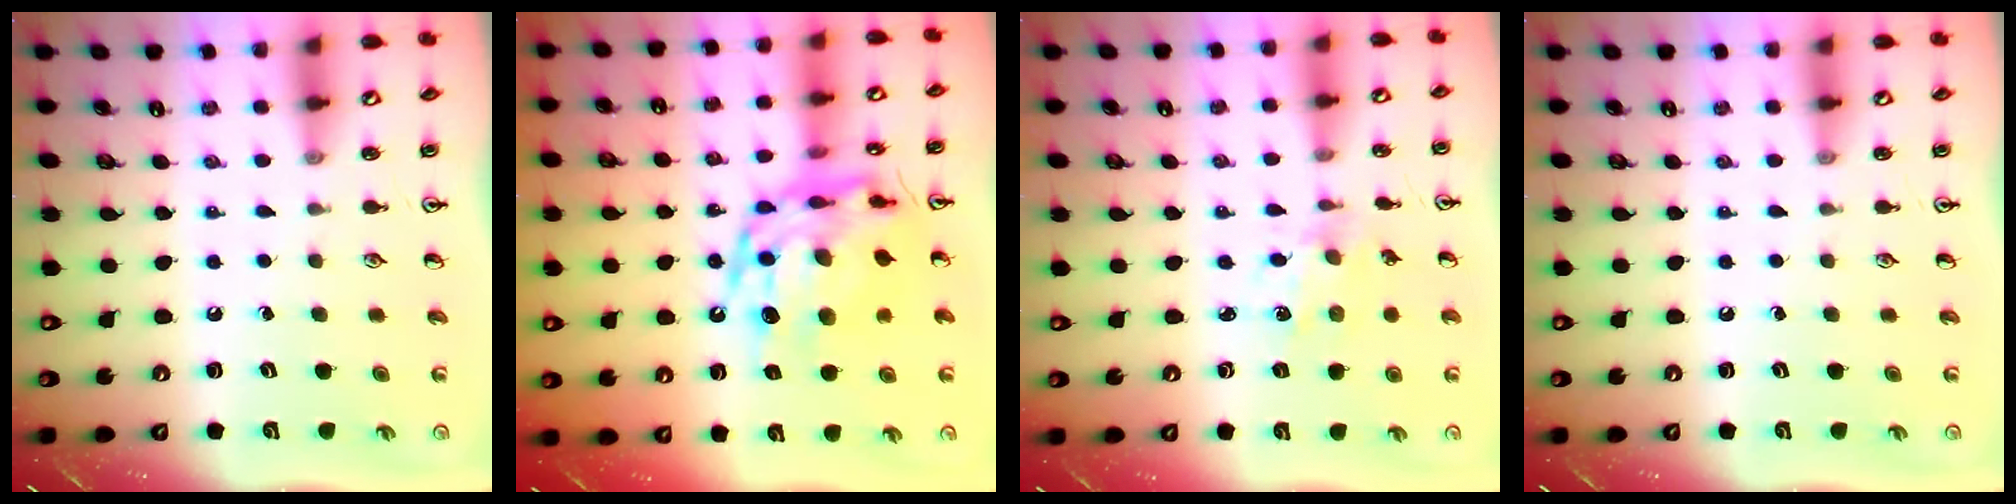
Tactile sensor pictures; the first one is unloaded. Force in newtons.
{"total": 18.3, "press": 18.2, "slide": 2.1}
{"total": 2.0, "press": 2.0, "slide": 0.5}
{"total": 0.0}